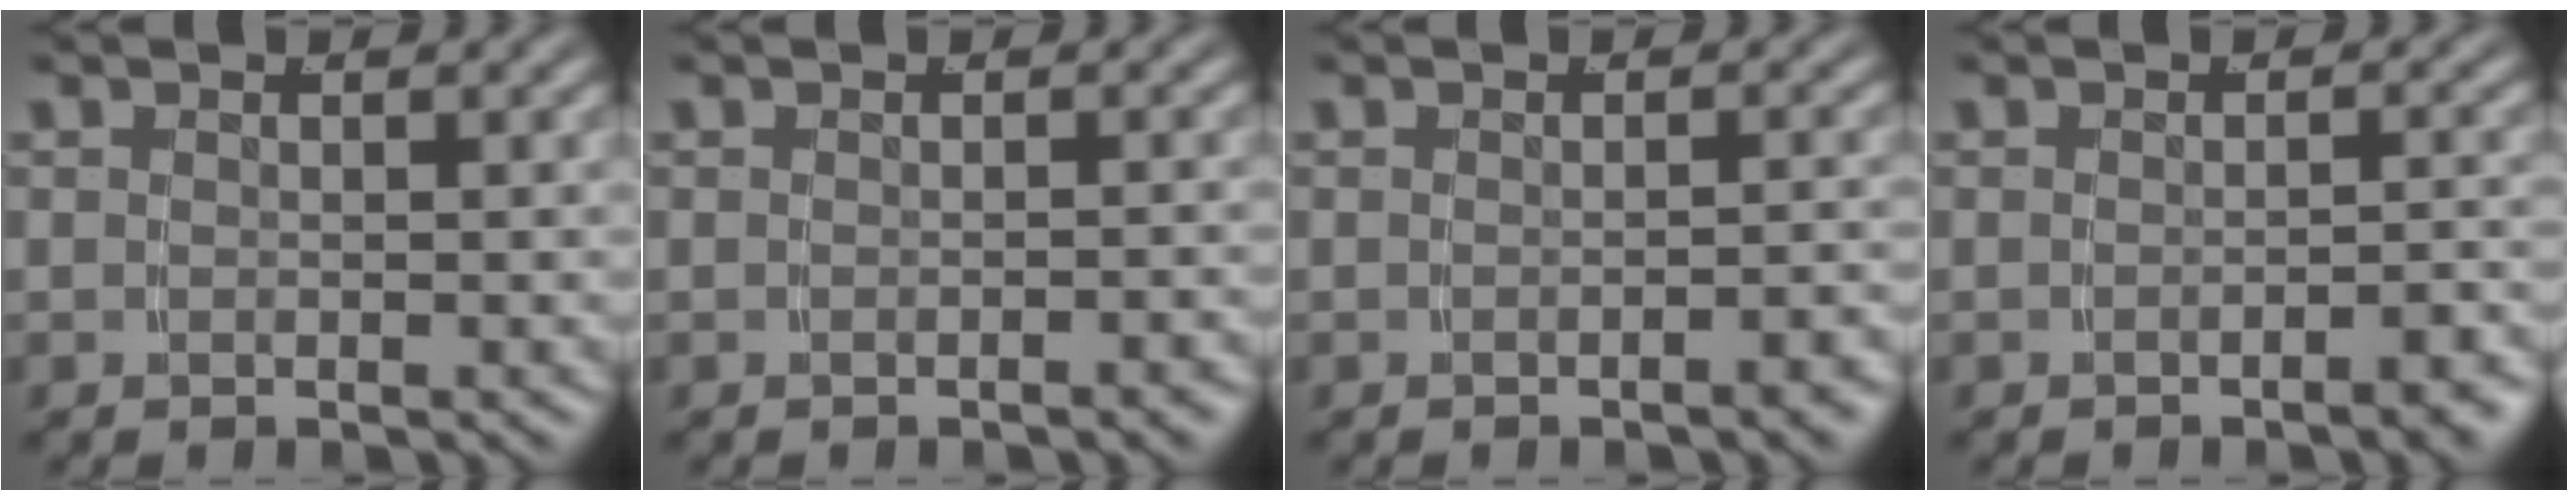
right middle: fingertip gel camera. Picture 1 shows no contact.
{"total": 0.8, "force": [-0.7, -0.1, 0.3], "torque": [-0.002, 0.007, -0.015]}
{"total": 1.4, "force": [-1.2, -0.1, 0.7], "torque": [-0.007, 0.010, -0.024]}
{"total": 2.0, "force": [-1.7, 0.0, 1.1], "torque": [-0.010, 0.008, -0.032]}